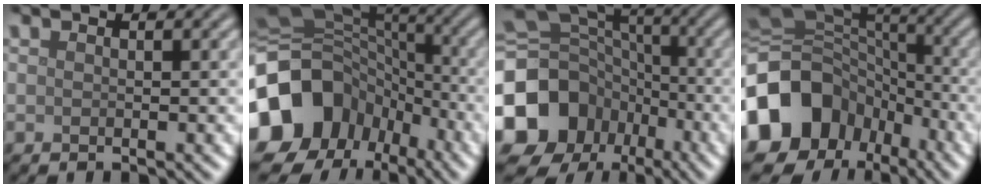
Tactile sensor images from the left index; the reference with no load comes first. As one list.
[{"total": 19.8, "force": [-6.5, 16.5, 8.8], "torque": [-0.207, -0.017, -0.127]}, {"total": 19.7, "force": [-7.9, 16.5, 7.4], "torque": [-0.182, -0.036, -0.154]}, {"total": 18.1, "force": [-6.8, 14.9, 7.8], "torque": [-0.198, -0.007, -0.138]}]